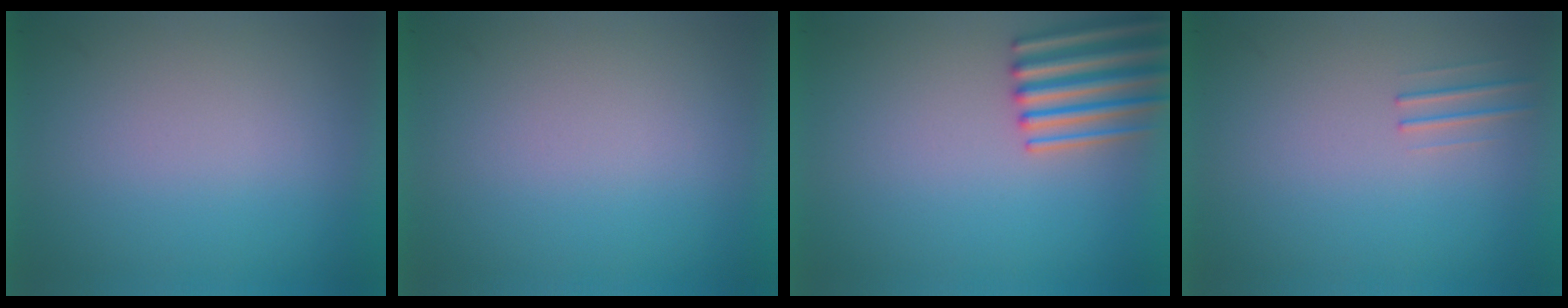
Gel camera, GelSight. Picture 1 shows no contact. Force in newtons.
{"total": 0.0}
{"total": 4.3}
{"total": 1.0}